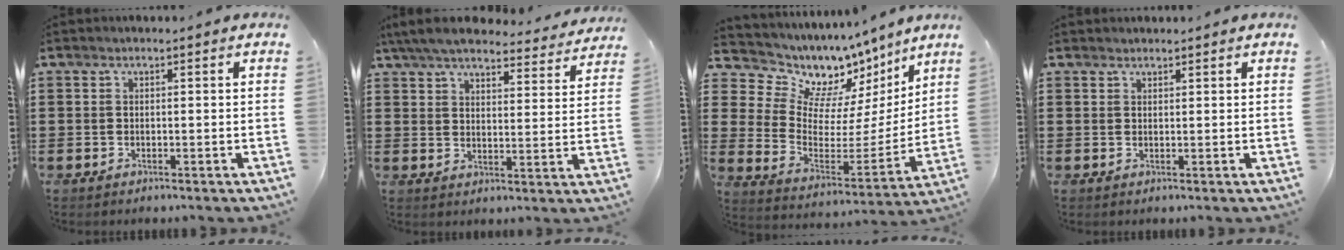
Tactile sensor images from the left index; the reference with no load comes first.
{"total": 6.5, "force": [6.0, 0.7, 2.2], "torque": [-0.066, -0.028, 0.107]}
{"total": 7.7, "force": [5.5, 4.9, 2.2], "torque": [-0.078, -0.047, 0.097]}
{"total": 1.2, "force": [1.2, 0.3, 0.0], "torque": [-0.002, 0.000, 0.023]}